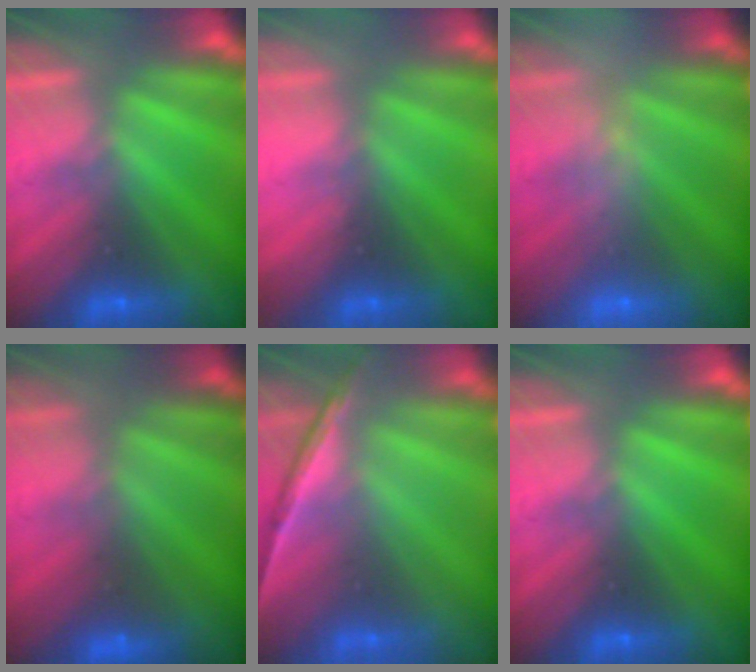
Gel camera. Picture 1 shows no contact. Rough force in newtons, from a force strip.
{"total": 2.3}
{"total": 2.5}
{"total": 2.3}
{"total": 1.6}
{"total": 0.0}